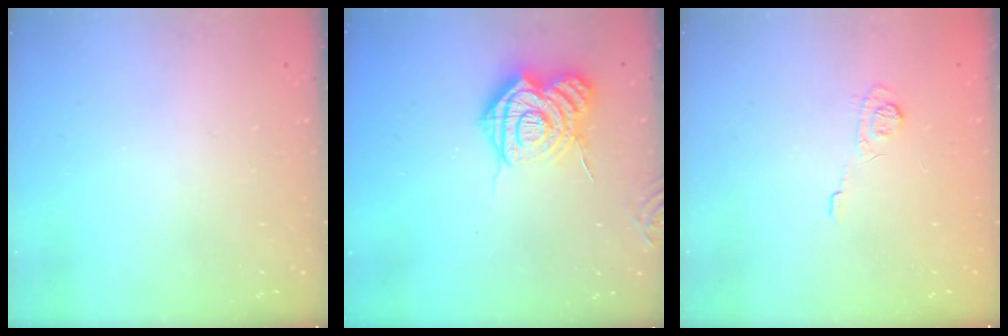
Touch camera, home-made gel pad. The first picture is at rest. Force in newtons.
{"total": 15.3, "press": 15.2, "slide": 1.5}
{"total": 6.2, "press": 6.1, "slide": 1.5}